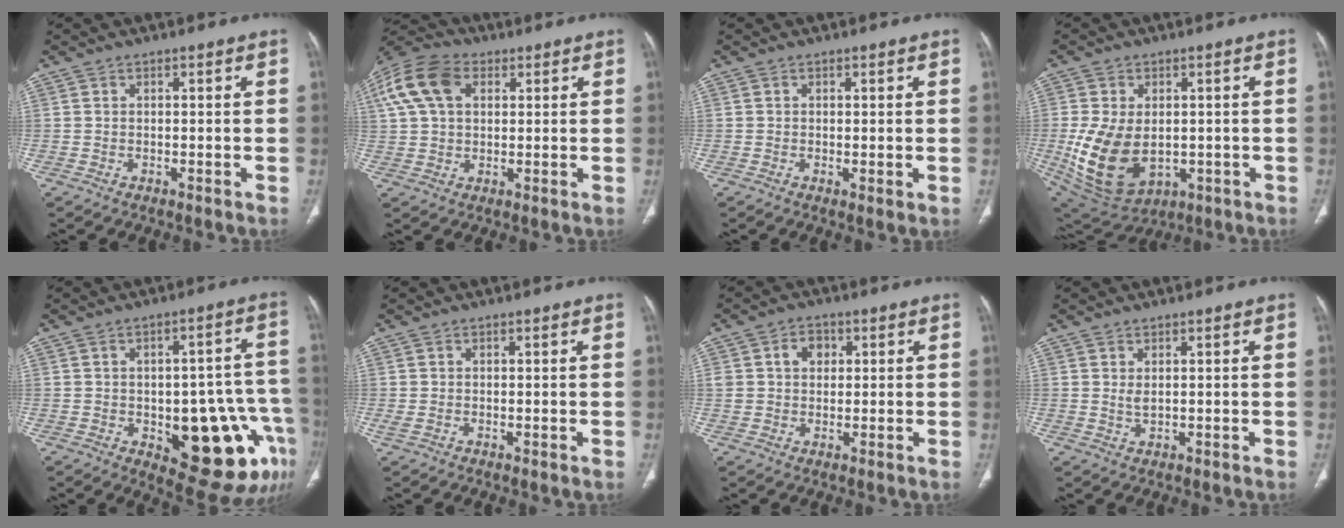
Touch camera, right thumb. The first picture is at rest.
{"total": 14.7, "force": [5.0, 9.9, 9.7], "torque": [-0.211, 0.023, 0.090]}
{"total": 1.2, "force": [0.0, 0.4, 1.2], "torque": [-0.025, -0.008, 0.000]}
{"total": 14.7, "force": [-1.6, 9.7, 11.0], "torque": [-0.200, -0.009, 0.002]}
{"total": 19.3, "force": [-6.4, 8.6, 16.1], "torque": [-0.141, 0.037, -0.061]}
{"total": 1.3, "force": [-0.2, 0.6, 1.2], "torque": [-0.033, -0.002, -0.001]}
{"total": 4.7, "force": [1.3, 3.7, 2.5], "torque": [-0.020, 0.002, 0.022]}
{"total": 1.5, "force": [0.5, 0.7, 1.2], "torque": [-0.024, -0.007, 0.014]}